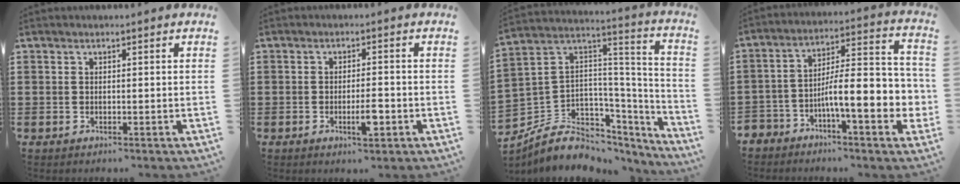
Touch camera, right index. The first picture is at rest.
{"total": 4.0, "force": [-1.6, 1.0, 3.6], "torque": [-0.065, -0.002, -0.029]}
{"total": 7.4, "force": [-4.3, 5.6, 2.0], "torque": [-0.066, -0.013, -0.075]}
{"total": 10.4, "force": [-3.8, 2.8, 9.2], "torque": [-0.156, -0.026, -0.076]}